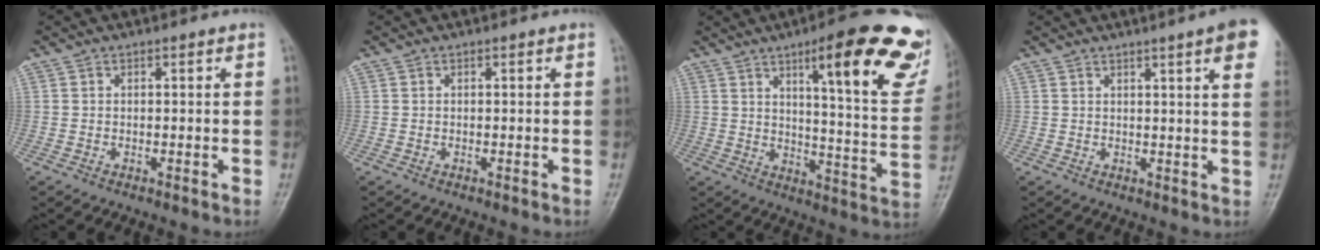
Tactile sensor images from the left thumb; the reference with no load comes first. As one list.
[{"total": 0.0}, {"total": 23.8, "force": [13.4, 5.0, 19.1], "torque": [-0.224, -0.056, 0.177]}, {"total": 9.6, "force": [5.3, 0.8, 8.0], "torque": [-0.089, -0.009, 0.053]}]